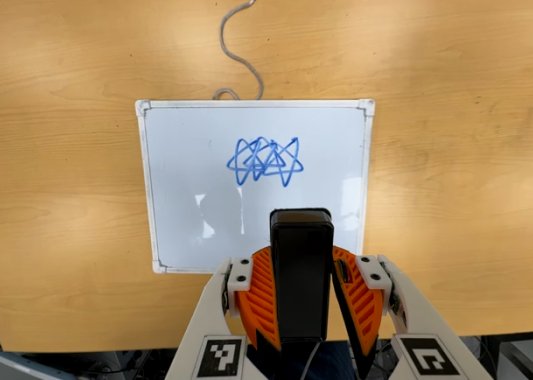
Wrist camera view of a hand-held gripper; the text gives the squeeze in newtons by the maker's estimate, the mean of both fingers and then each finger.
{"total": 6.7, "left": 5.9, "right": 7.6}